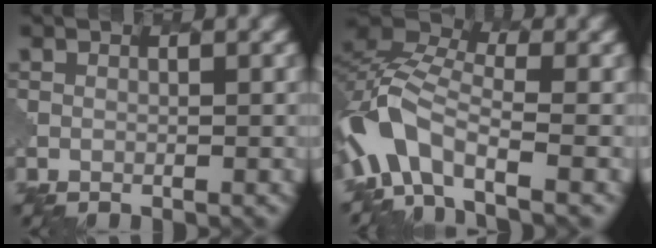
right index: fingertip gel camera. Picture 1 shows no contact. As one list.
[{"total": 8.8, "force": [-4.0, 4.3, 6.6], "torque": [-0.129, 0.008, -0.092]}]